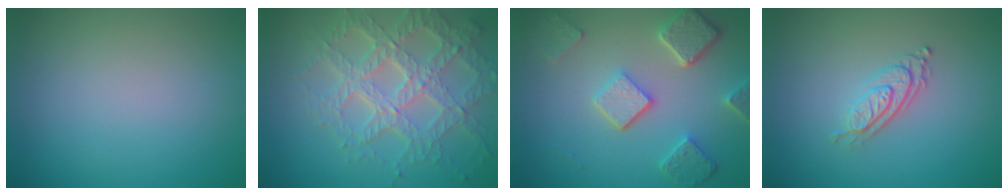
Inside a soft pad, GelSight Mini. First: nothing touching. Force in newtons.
{"total": 7.2, "press": 5.2, "slide": 5.0}
{"total": 5.3, "press": 4.0, "slide": 3.5}
{"total": 2.8, "press": 2.1, "slide": 1.9}